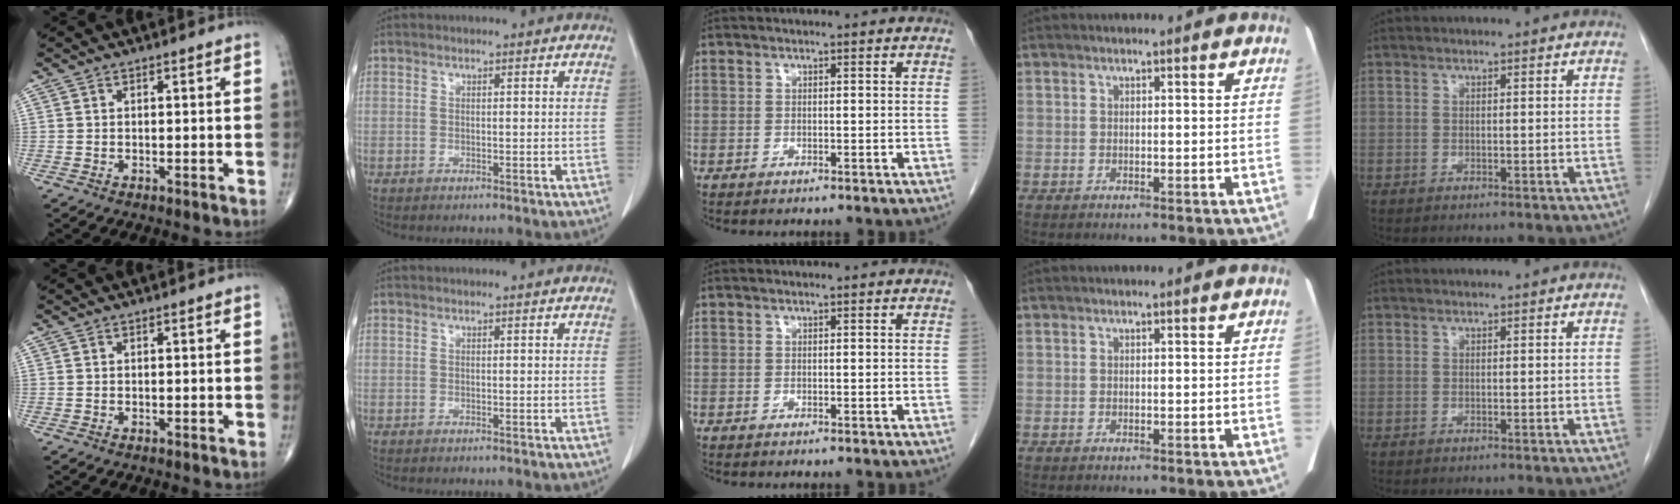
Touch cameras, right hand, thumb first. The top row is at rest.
{}